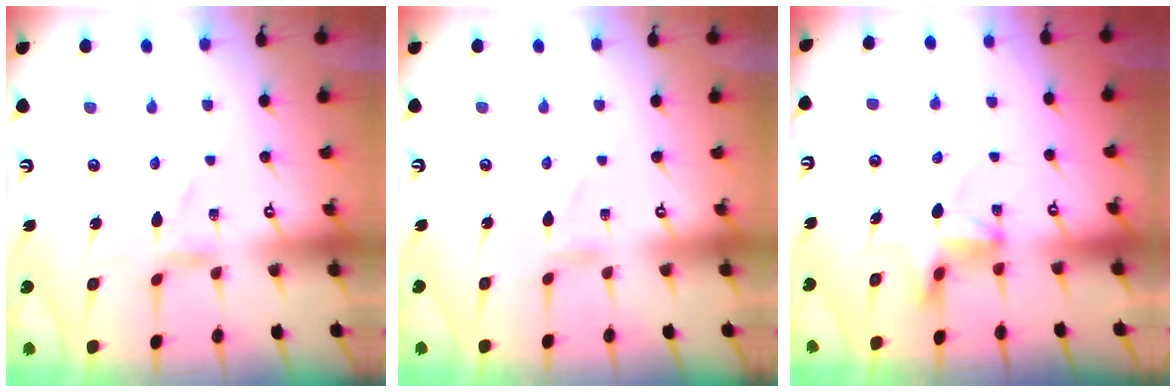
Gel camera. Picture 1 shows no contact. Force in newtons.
{"total": 0.9, "press": 0.9, "slide": 0.1}
{"total": 4.2, "press": 4.2, "slide": 0.6}